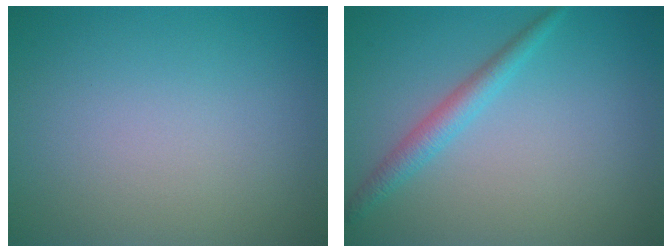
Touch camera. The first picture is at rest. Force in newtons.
{"total": 2.2, "press": 2.2, "slide": 0.1}